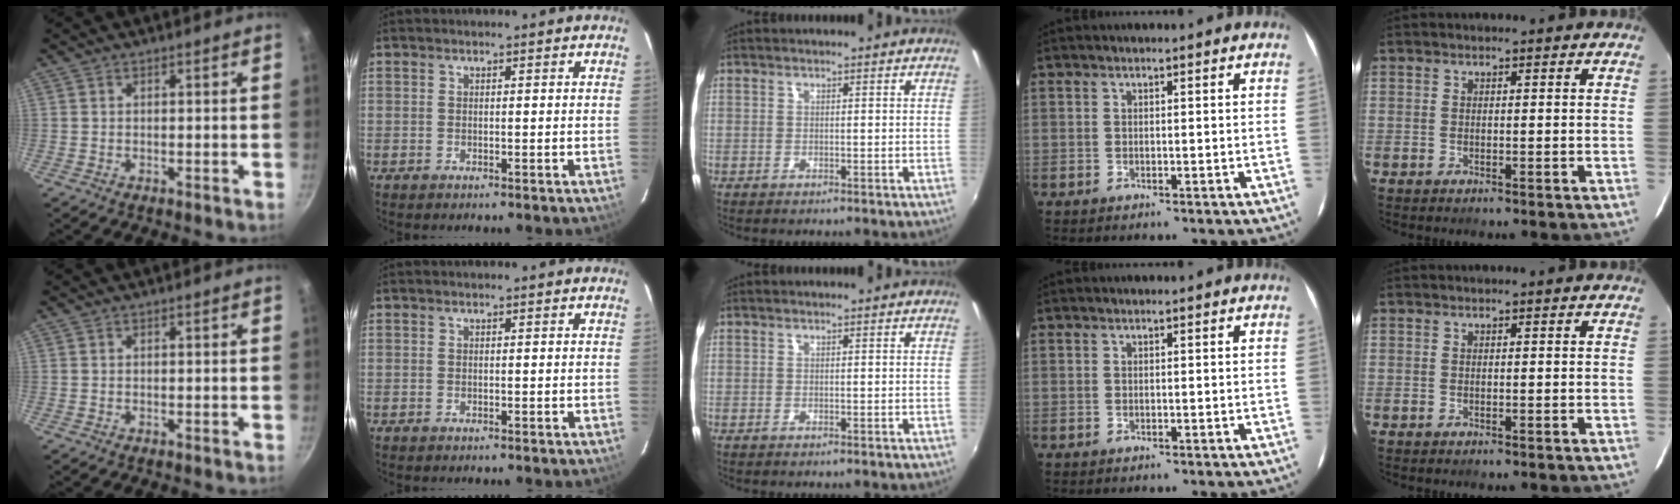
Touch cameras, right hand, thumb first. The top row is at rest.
{}